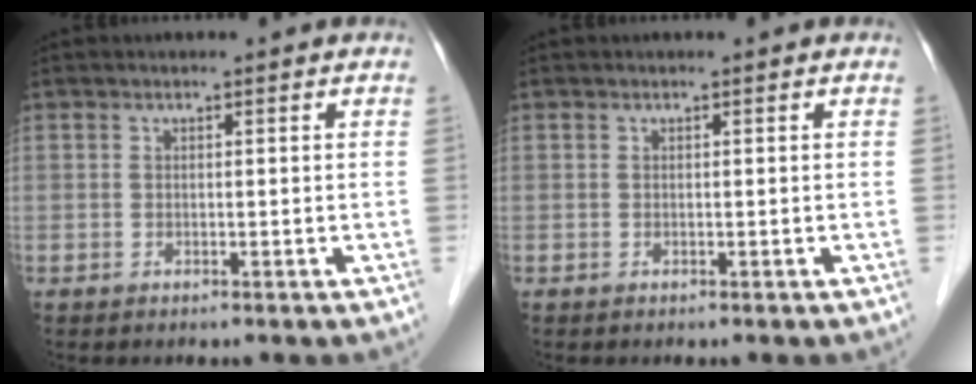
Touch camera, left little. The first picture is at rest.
{"total": 0.0}